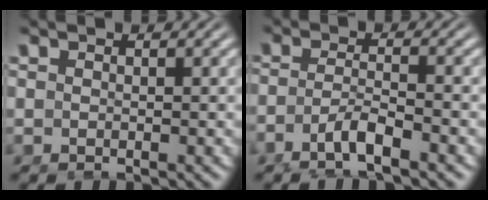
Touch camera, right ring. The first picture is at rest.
{"total": 3.0, "force": [-1.9, 0.5, 2.2], "torque": [-0.047, -0.017, -0.027]}